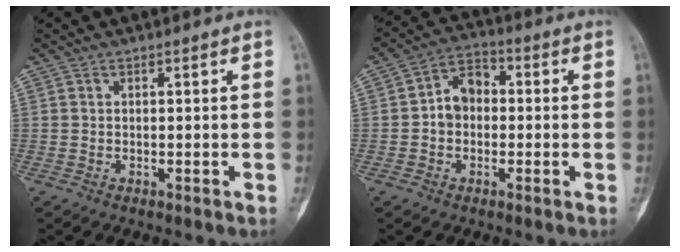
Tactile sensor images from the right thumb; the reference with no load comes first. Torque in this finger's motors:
{"motor_torque": [0.42, 0.53, 0.38, -0.33, 0.00]}